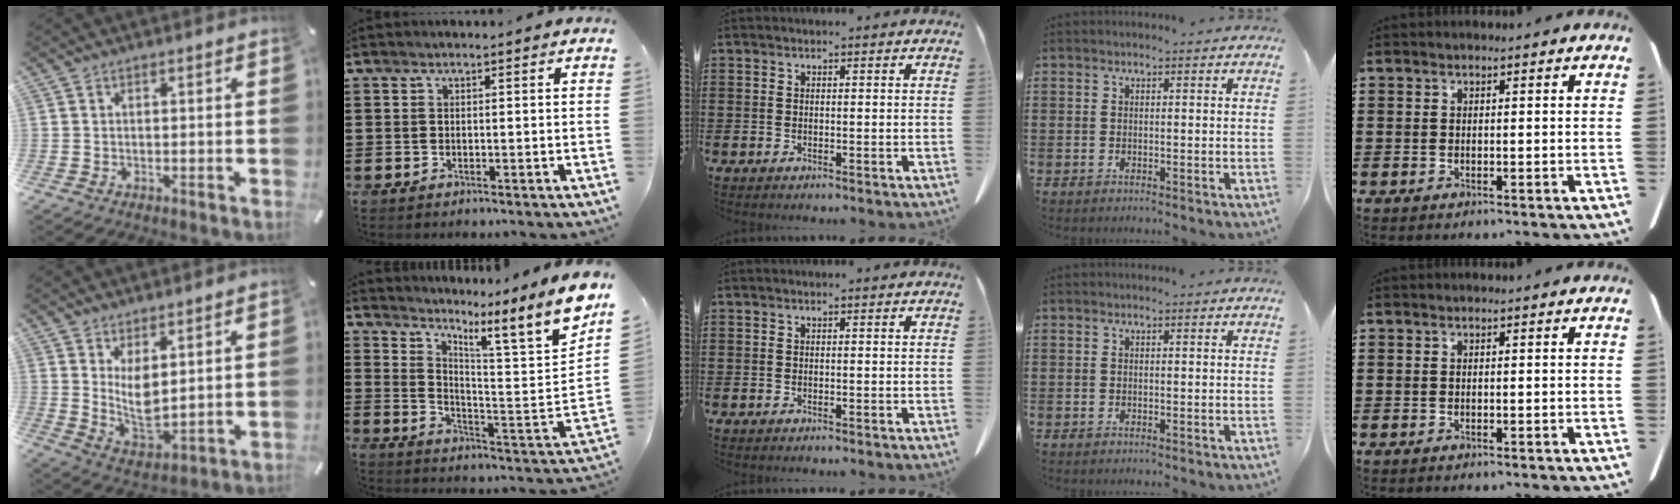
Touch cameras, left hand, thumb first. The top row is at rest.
{"thumb": {"total": 8.0, "force": [3.0, 4.1, 6.1], "torque": [-0.123, -0.022, 0.055]}, "index": {"total": 7.6, "force": [5.8, -1.0, 4.9], "torque": [-0.076, -0.081, 0.076]}}